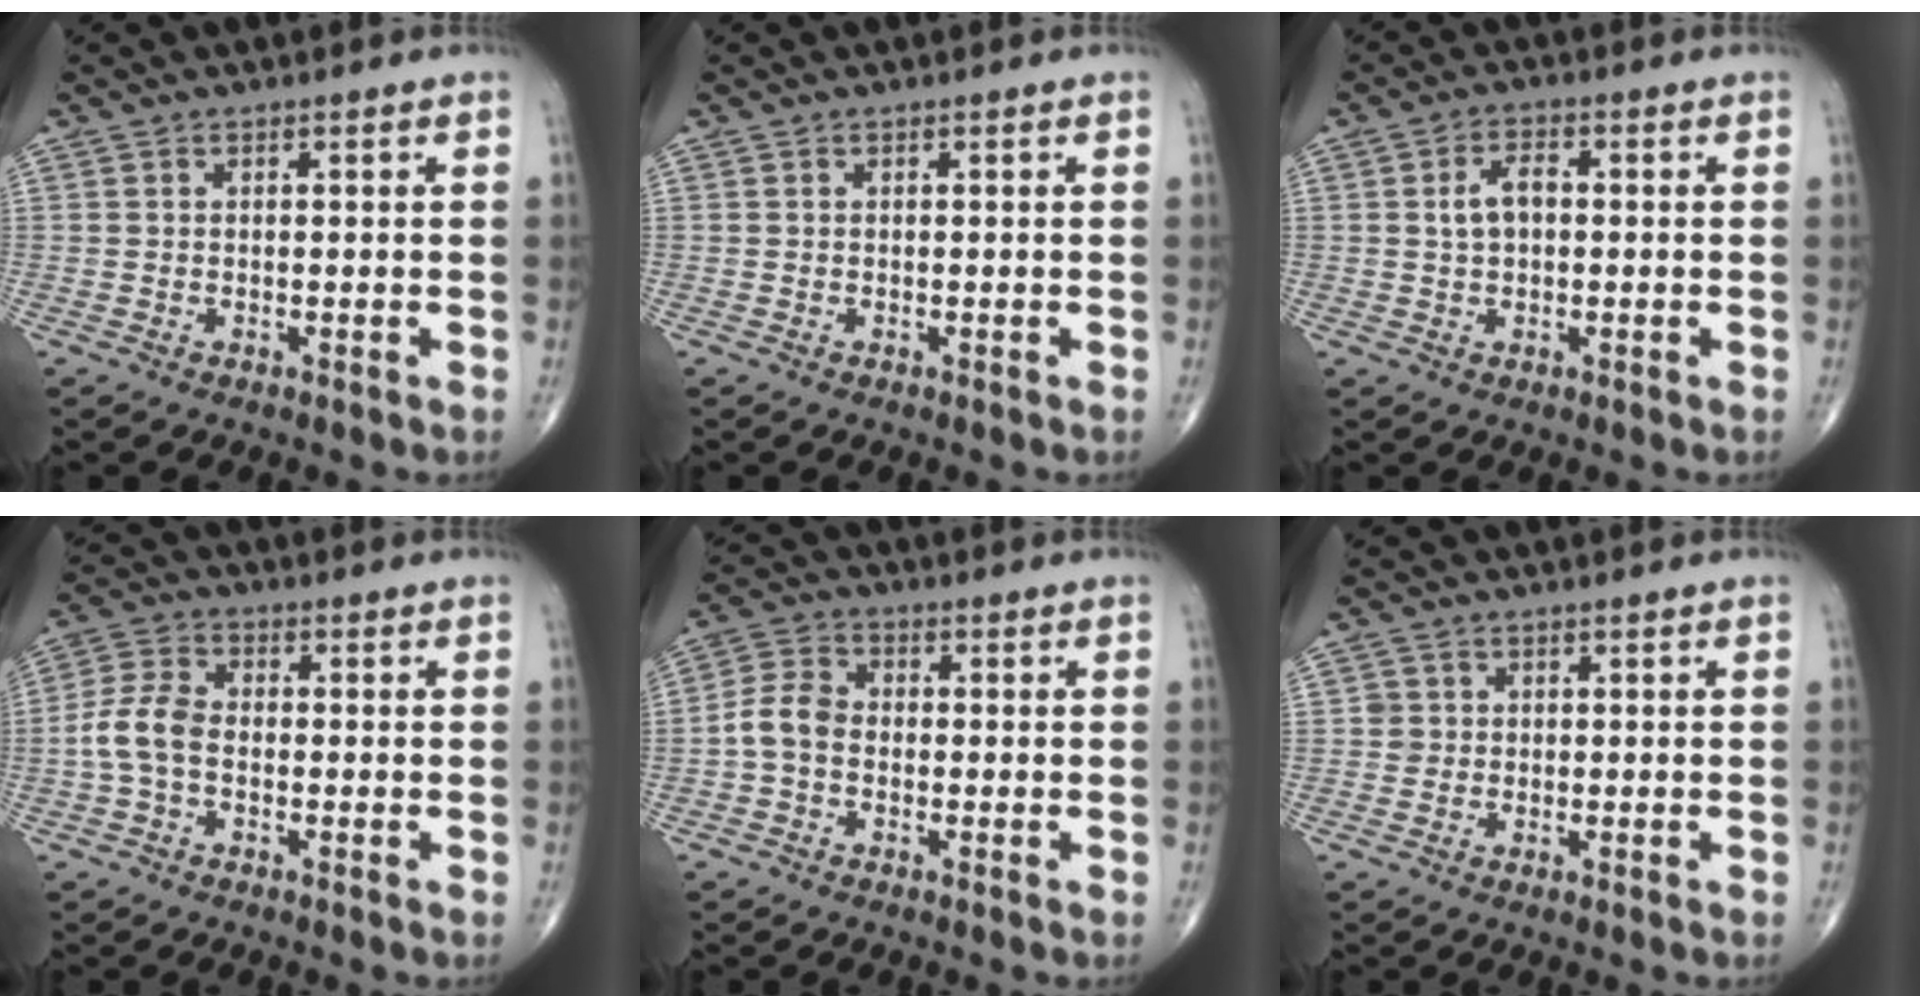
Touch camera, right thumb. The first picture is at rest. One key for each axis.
{"total": 0.0}
{"total": 4.5, "fx": 0.4, "fy": 2.7, "fz": 3.6, "tx": -0.067, "ty": 0.012, "tz": 0.004}
{"total": 6.8, "fx": -1.3, "fy": 4.3, "fz": 5.1, "tx": -0.109, "ty": 0.021, "tz": -0.037}
{"total": 5.7, "fx": -1.2, "fy": 4.2, "fz": 3.7, "tx": -0.068, "ty": 0.019, "tz": -0.037}
{"total": 1.7, "fx": 0.1, "fy": 1.7, "fz": 0.1, "tx": 0.009, "ty": 0.005, "tz": -0.001}